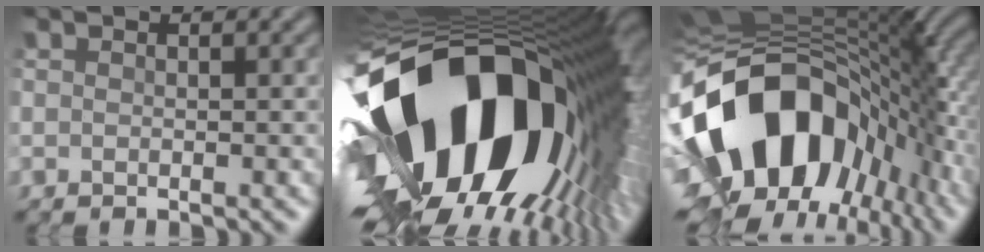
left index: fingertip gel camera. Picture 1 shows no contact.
{"total": 21.6, "force": [-1.9, 11.4, 18.3], "torque": [-0.347, -0.058, -0.023]}
{"total": 17.3, "force": [-4.4, 11.6, 12.1], "torque": [-0.225, -0.008, -0.075]}